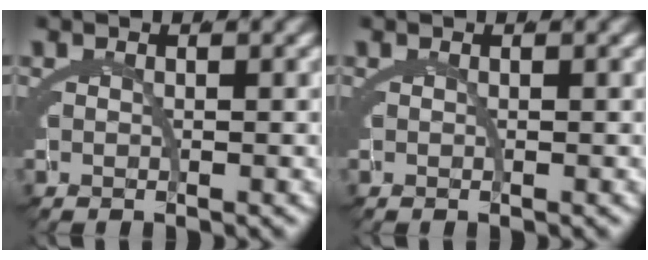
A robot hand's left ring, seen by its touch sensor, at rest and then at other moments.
{"total": 0.0}